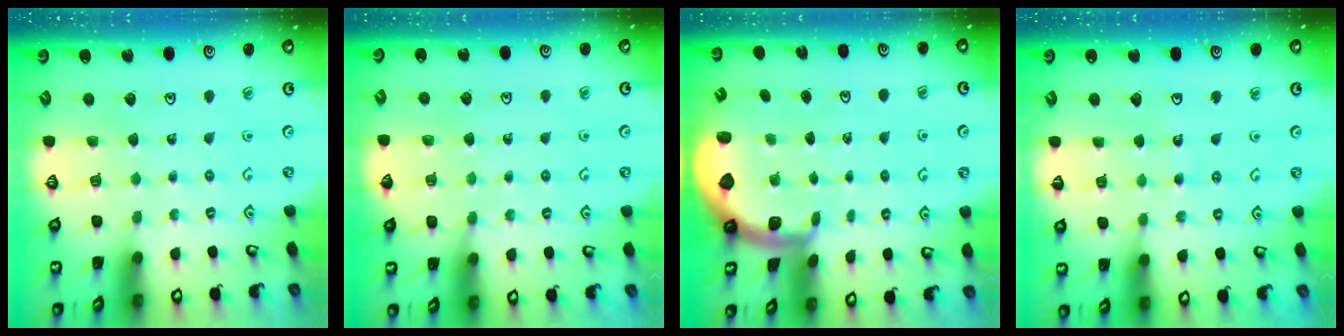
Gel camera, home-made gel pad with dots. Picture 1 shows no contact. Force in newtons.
{"total": 6.1, "press": 6.0, "slide": 0.9}
{"total": 1.2, "press": 1.2, "slide": 0.3}
{"total": 3.8, "press": 3.8, "slide": 0.3}